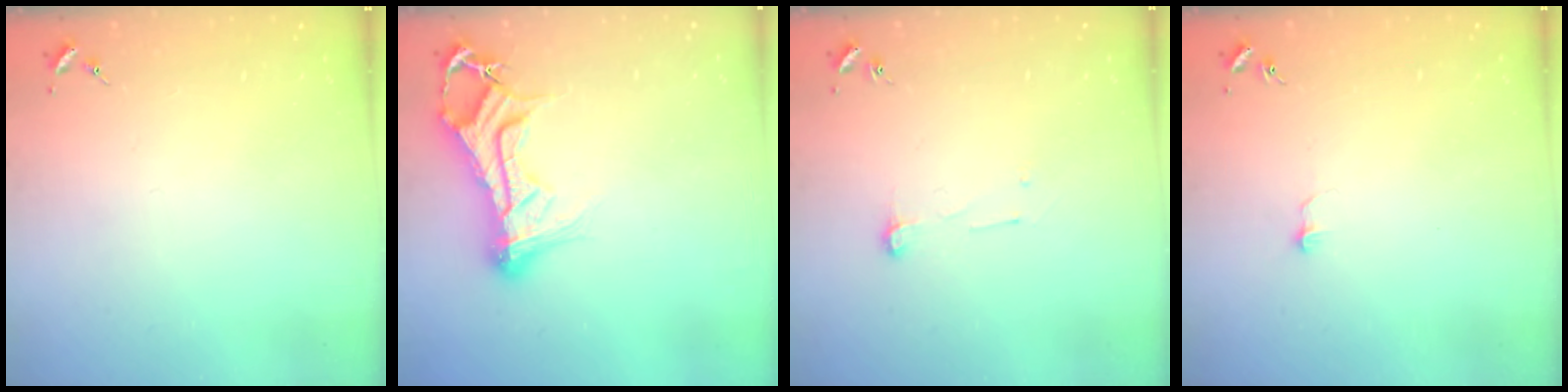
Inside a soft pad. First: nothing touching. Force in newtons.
{"total": 14.3, "press": 14.2, "slide": 1.4}
{"total": 4.8, "press": 4.8, "slide": 0.5}
{"total": 3.5, "press": 3.5, "slide": 0.3}